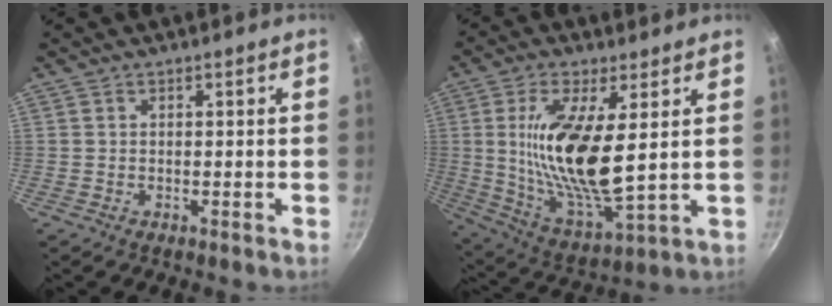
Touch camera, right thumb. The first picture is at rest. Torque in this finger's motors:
{"motor_torque": [1.35, 3.66, 1.89, -0.01, 0.57]}